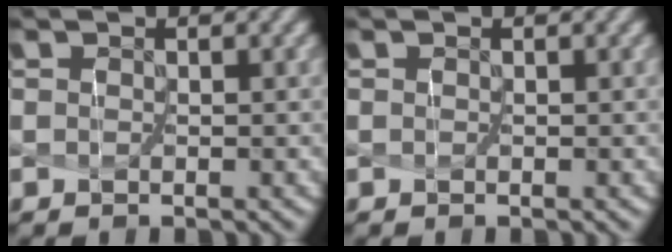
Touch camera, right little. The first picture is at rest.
{"total": 0.0}